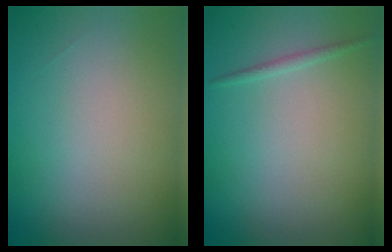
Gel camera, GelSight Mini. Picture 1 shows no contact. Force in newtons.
{"total": 0.7, "press": 0.7, "slide": 0.0}